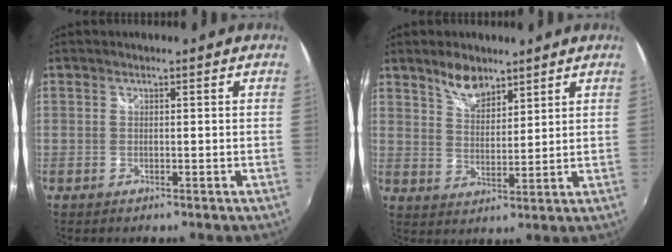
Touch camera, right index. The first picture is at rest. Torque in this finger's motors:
{"motor_torque": [0.07, 0.07, 0.07, 0.03]}